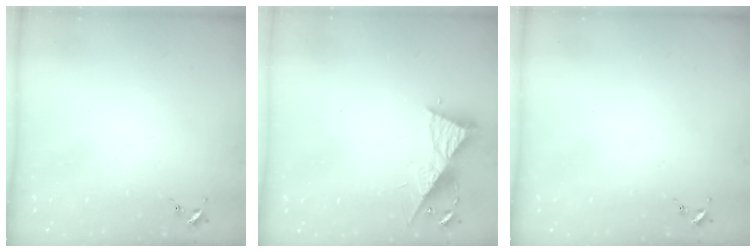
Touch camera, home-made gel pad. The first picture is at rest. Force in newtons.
{"total": 9.5, "press": 9.5, "slide": 0.5}
{"total": 0.0}